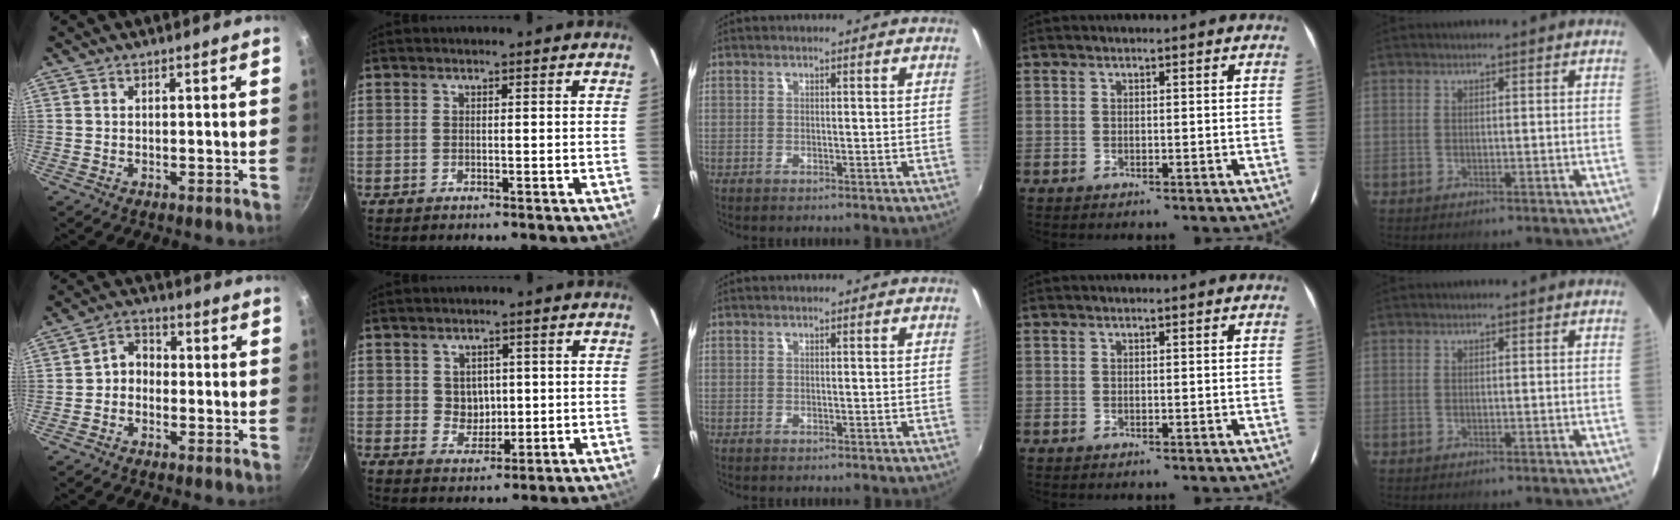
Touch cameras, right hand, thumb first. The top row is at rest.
{"thumb": {"total": 4.2, "force": [-1.1, 3.3, 2.2], "torque": [-0.019, 0.024, -0.032]}, "index": {"total": 4.2, "force": [0.7, 3.9, 1.4], "torque": [-0.021, 0.005, 0.021]}}